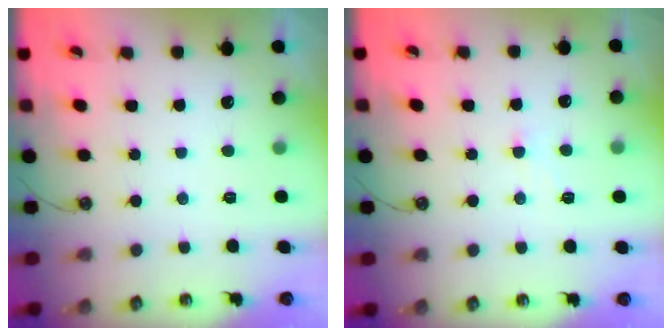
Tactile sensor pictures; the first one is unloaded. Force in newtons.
{"total": 2.0, "press": 2.0, "slide": 0.2}